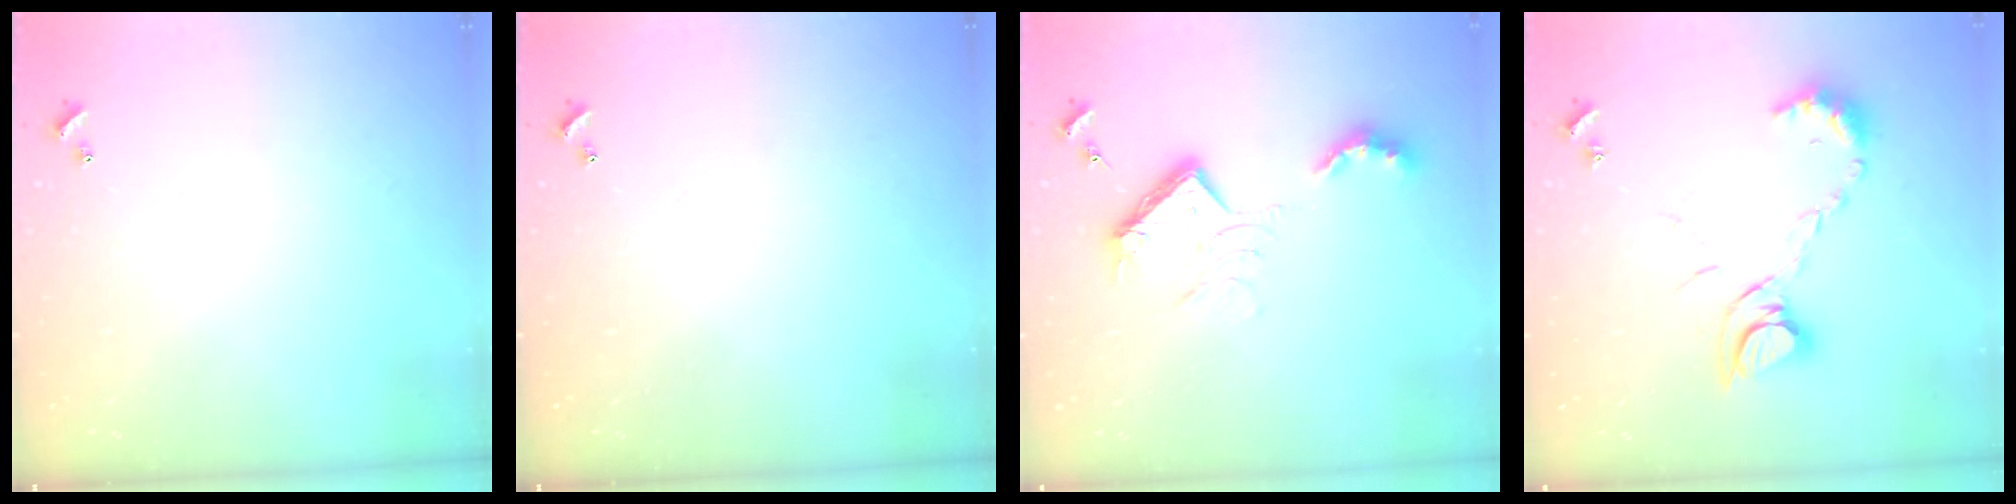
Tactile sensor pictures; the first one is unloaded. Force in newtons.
{"total": 0.0}
{"total": 12.0, "press": 12.0, "slide": 0.4}
{"total": 9.8, "press": 9.8, "slide": 1.0}